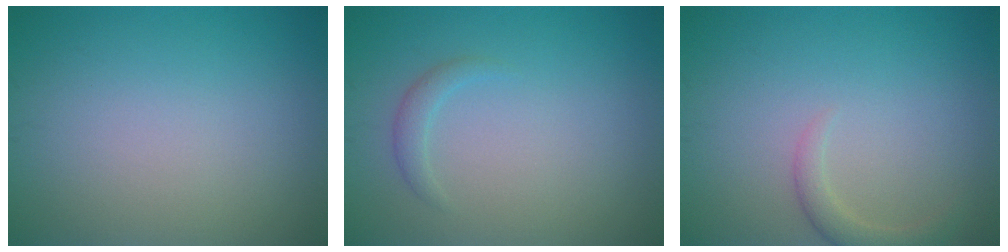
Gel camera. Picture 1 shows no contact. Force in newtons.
{"total": 1.2, "press": 1.2, "slide": 0.0}
{"total": 1.9, "press": 1.9, "slide": 0.2}